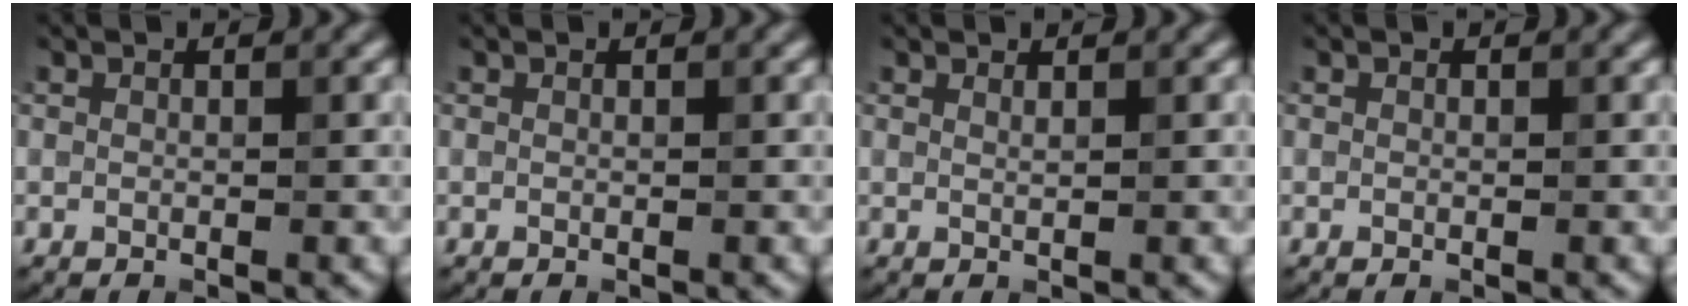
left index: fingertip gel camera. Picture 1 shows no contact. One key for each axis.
{"total": 0.0}
{"total": 0.6, "fx": 0.5, "fy": 0.2, "fz": 0.3, "tx": 0.000, "ty": -0.002, "tz": 0.008}
{"total": 0.0}